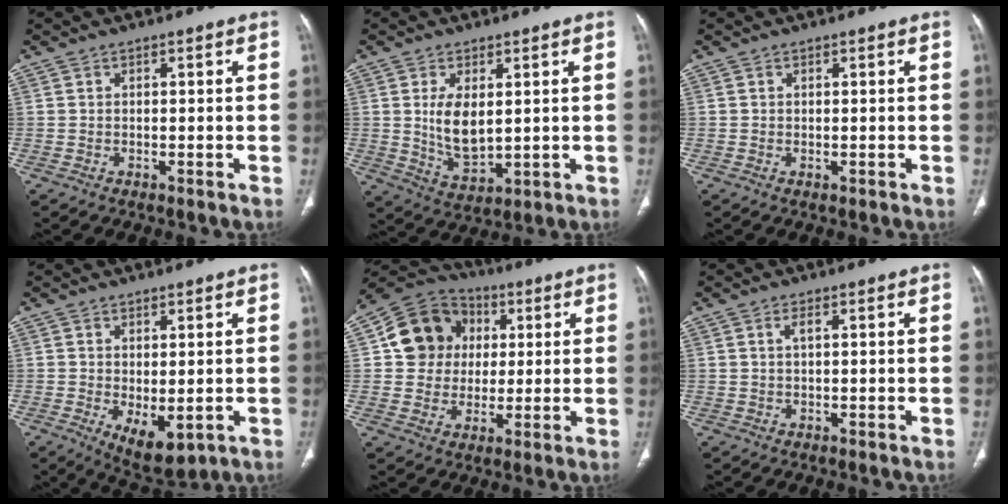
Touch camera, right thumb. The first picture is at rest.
{"total": 7.8, "force": [1.3, 4.0, 6.6], "torque": [-0.115, -0.024, 0.038]}
{"total": 0.0}
{"total": 6.9, "force": [-1.6, 3.3, 5.9], "torque": [-0.085, -0.015, -0.006]}
{"total": 13.1, "force": [2.5, 11.7, 5.4], "torque": [-0.063, 0.007, 0.037]}
{"total": 1.2, "force": [0.3, 0.3, 1.1], "torque": [-0.026, 0.003, 0.007]}